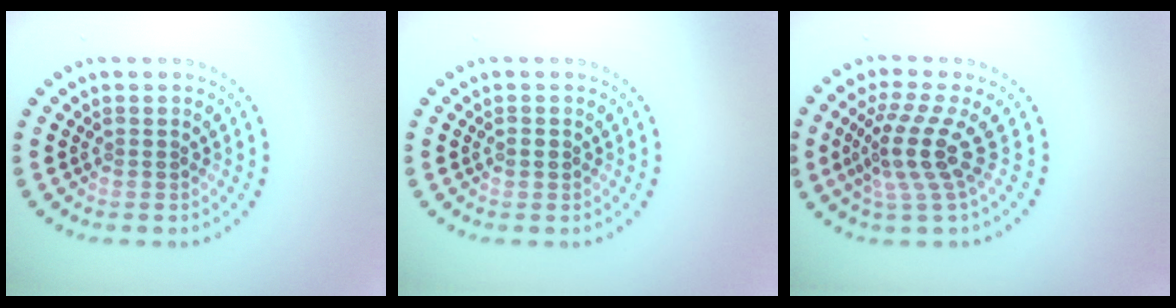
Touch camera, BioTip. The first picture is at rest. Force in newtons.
{"total": 0.9, "press": 0.9, "slide": 0.1}
{"total": 4.0, "press": 2.8, "slide": 2.9}